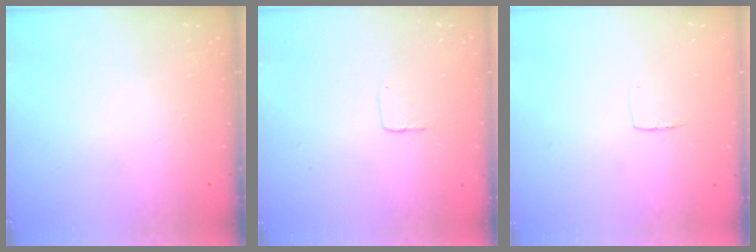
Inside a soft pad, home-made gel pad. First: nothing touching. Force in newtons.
{"total": 2.7, "press": 2.7, "slide": 0.1}
{"total": 3.0, "press": 3.0, "slide": 0.2}